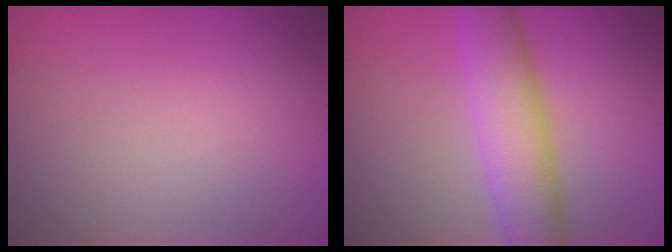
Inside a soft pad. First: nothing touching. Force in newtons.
{"total": 6.1, "press": 6.1, "slide": 0.2}